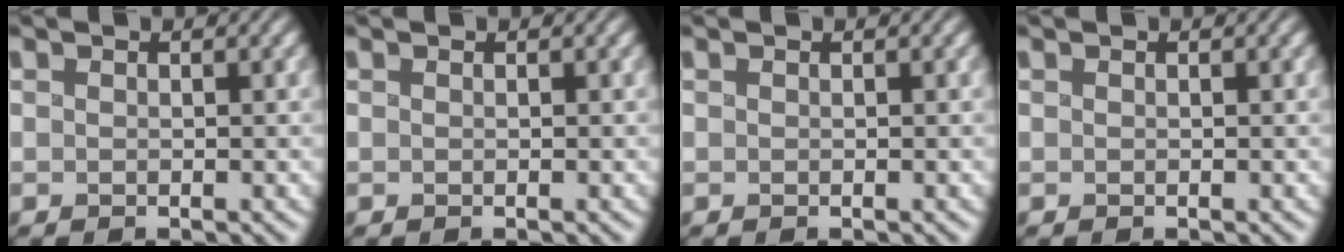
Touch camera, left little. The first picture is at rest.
{"total": 0.0}
{"total": 0.0}
{"total": 0.0}